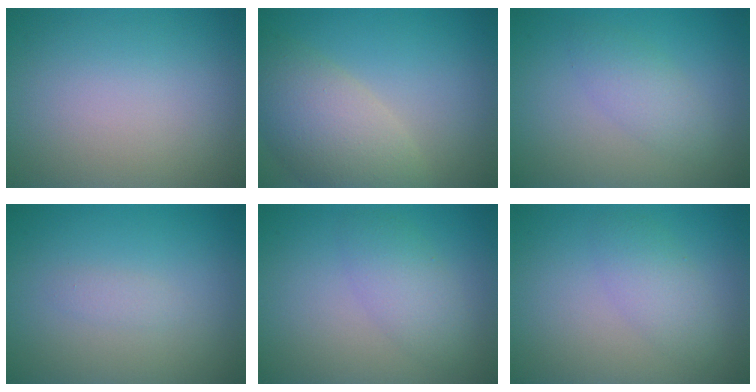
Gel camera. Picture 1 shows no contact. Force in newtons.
{"total": 6.8, "press": 6.8, "slide": 0.6}
{"total": 2.2, "press": 2.2, "slide": 0.1}
{"total": 0.8, "press": 0.8, "slide": 0.0}
{"total": 3.0, "press": 3.0, "slide": 0.1}
{"total": 2.5, "press": 2.5, "slide": 0.1}